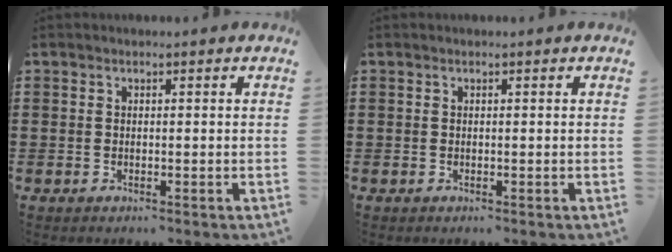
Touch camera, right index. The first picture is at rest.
{"total": 0.0}